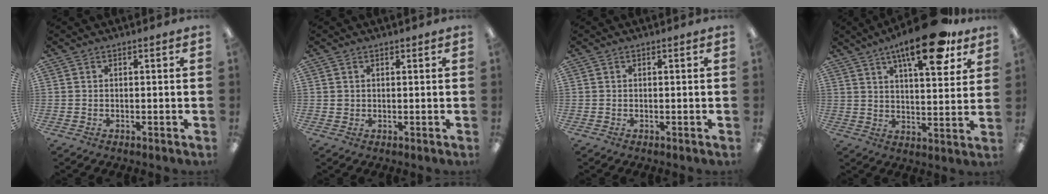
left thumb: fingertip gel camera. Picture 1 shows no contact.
{"total": 1.2, "force": [0.5, 1.0, 0.1], "torque": [-0.003, 0.003, 0.009]}
{"total": 0.0}
{"total": 16.7, "force": [10.7, 4.9, 11.8], "torque": [-0.177, -0.049, 0.167]}